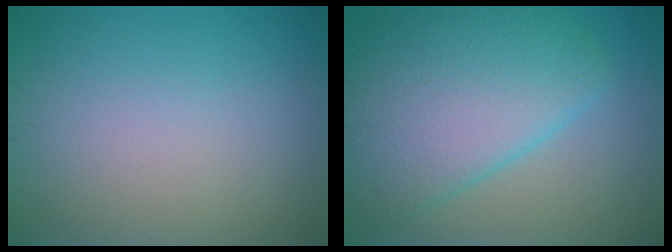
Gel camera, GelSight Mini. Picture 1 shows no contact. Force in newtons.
{"total": 8.6, "press": 8.6, "slide": 0.3}